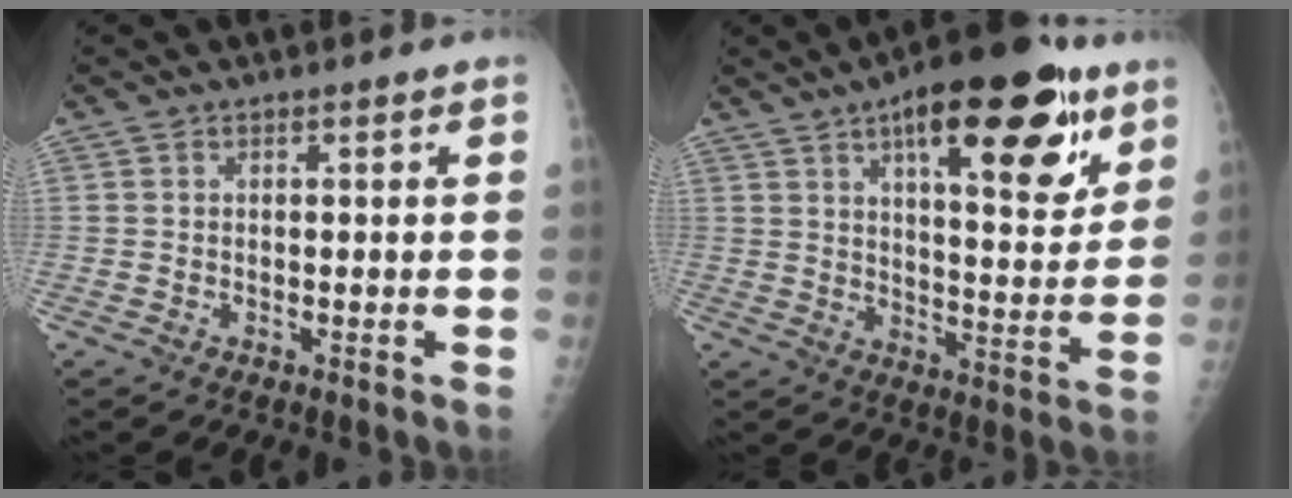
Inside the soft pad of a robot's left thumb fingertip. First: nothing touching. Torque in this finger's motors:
{"motor_torque": [2.57, 2.14, 1.63, -1.15, 0.43]}